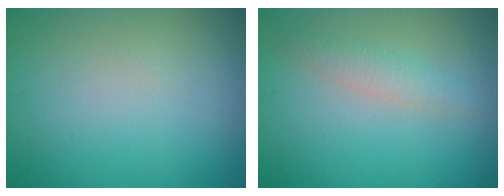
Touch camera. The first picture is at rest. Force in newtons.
{"total": 1.8, "press": 1.8, "slide": 0.0}